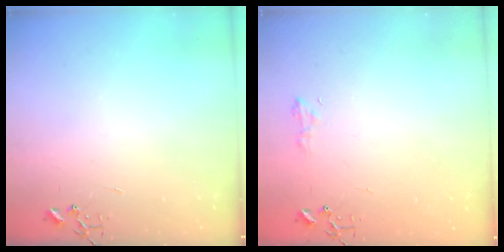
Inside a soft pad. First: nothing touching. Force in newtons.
{"total": 5.6, "press": 5.6, "slide": 0.6}